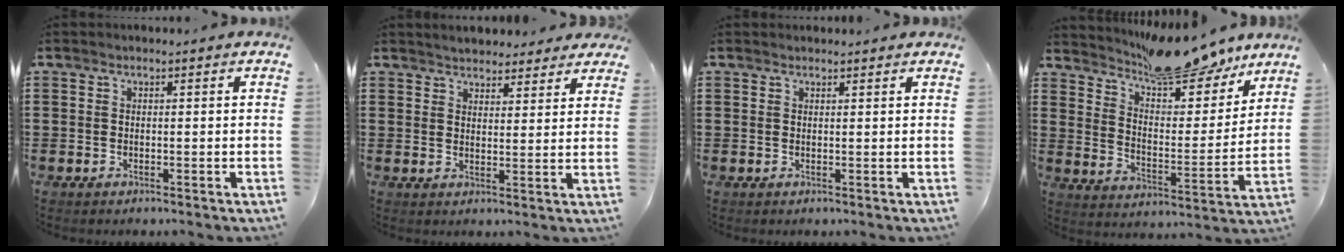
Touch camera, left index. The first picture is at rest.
{"total": 3.2, "force": [3.1, 0.7, 0.1], "torque": [-0.012, -0.005, 0.058]}
{"total": 0.7, "force": [0.7, 0.2, 0.1], "torque": [-0.003, 0.001, 0.015]}
{"total": 13.3, "force": [11.9, 2.4, 5.3], "torque": [-0.104, -0.079, 0.208]}